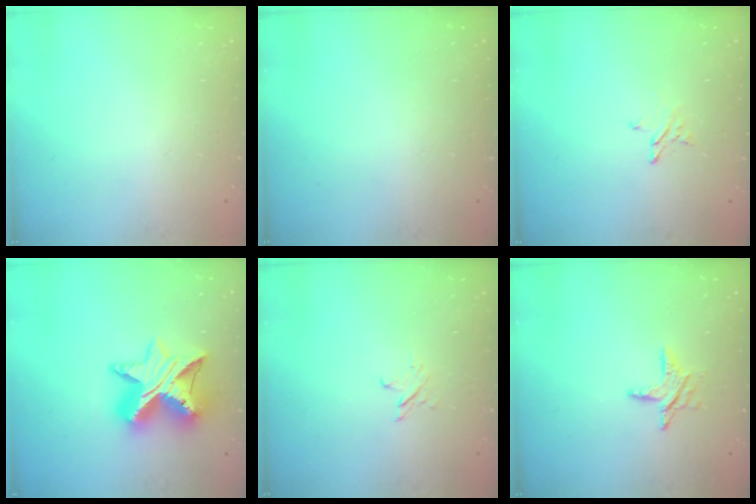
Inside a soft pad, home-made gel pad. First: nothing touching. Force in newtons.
{"total": 0.0}
{"total": 2.3, "press": 2.2, "slide": 0.2}
{"total": 13.9, "press": 13.8, "slide": 1.1}
{"total": 2.4, "press": 2.4, "slide": 0.3}
{"total": 6.9, "press": 6.9, "slide": 0.5}